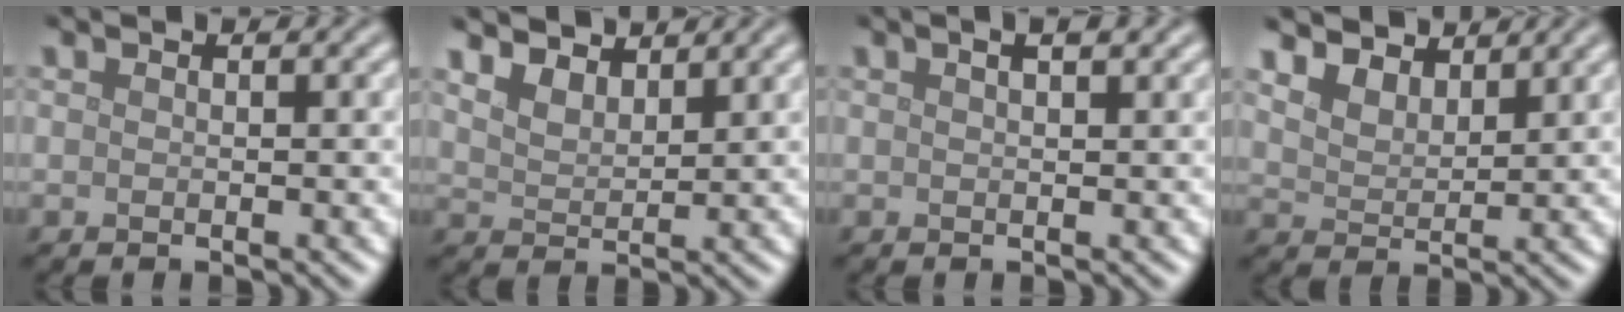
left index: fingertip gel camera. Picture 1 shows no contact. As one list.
[{"total": 5.0, "force": [4.2, 1.9, 2.1], "torque": [-0.059, 0.010, 0.062]}, {"total": 2.9, "force": [1.7, 1.2, 2.0], "torque": [-0.009, 0.008, 0.002]}, {"total": 4.7, "force": [4.1, 1.9, 1.5], "torque": [-0.056, -0.004, 0.070]}]